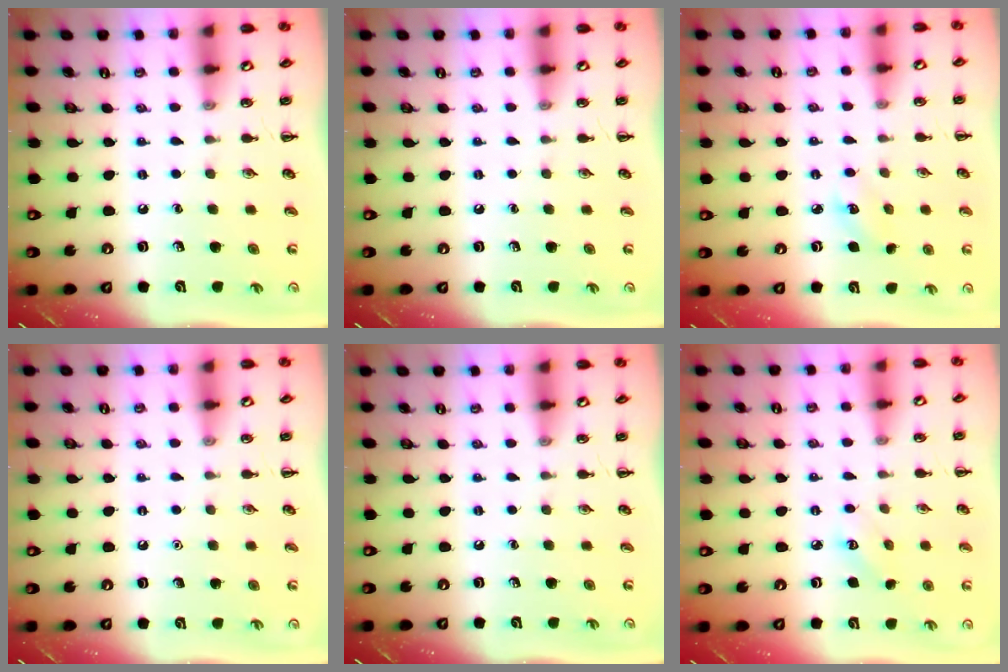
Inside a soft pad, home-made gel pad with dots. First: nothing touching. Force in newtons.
{"total": 0.0}
{"total": 3.6, "press": 3.5, "slide": 0.8}
{"total": 1.6, "press": 1.5, "slide": 0.1}
{"total": 0.0}
{"total": 2.9, "press": 2.8, "slide": 0.8}